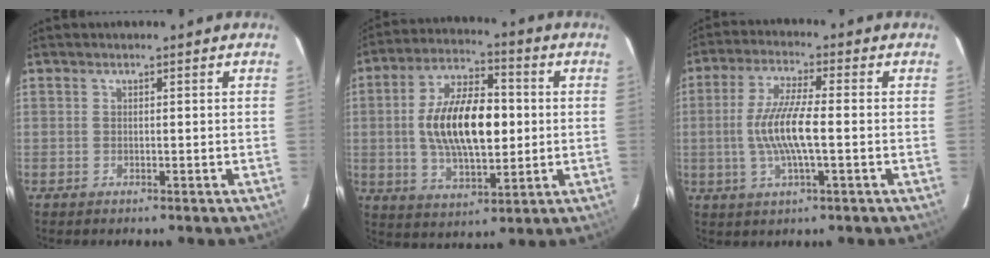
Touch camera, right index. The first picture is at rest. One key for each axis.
{"total": 16.2, "fx": 0.3, "fy": 7.6, "fz": 14.3, "tx": -0.261, "ty": 0.014, "tz": 0.009}
{"total": 9.7, "fx": -1.3, "fy": 1.5, "fz": 9.5, "tx": -0.189, "ty": -0.002, "tz": -0.025}